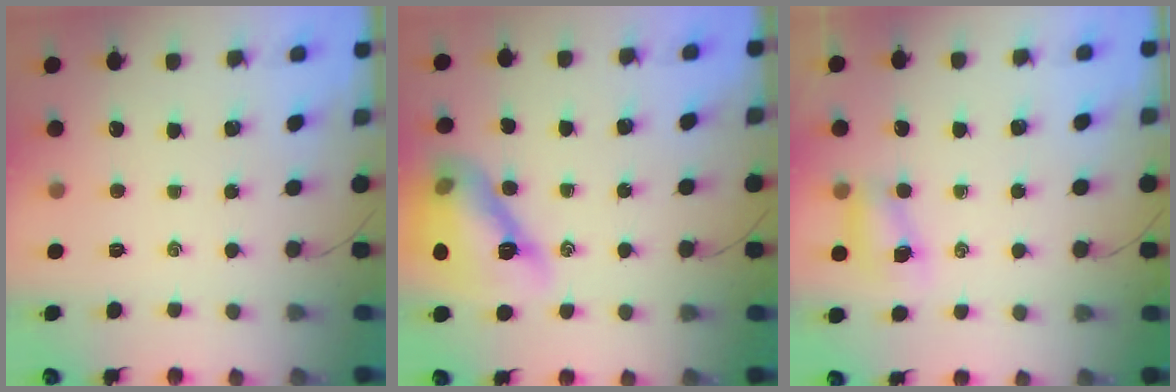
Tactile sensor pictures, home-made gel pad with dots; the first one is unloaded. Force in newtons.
{"total": 14.3, "press": 14.0, "slide": 2.8}
{"total": 5.9, "press": 5.9, "slide": 1.0}